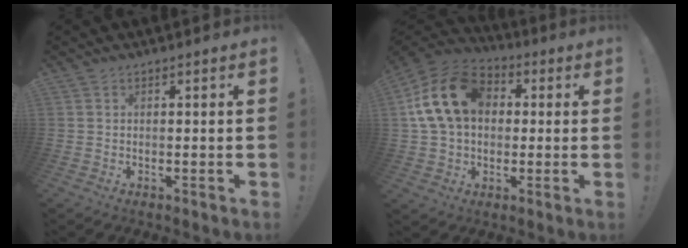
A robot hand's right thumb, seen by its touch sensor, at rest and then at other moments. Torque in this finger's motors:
{"motor_torque": [1.05, 1.05, 0.37, -0.08, 0.17]}